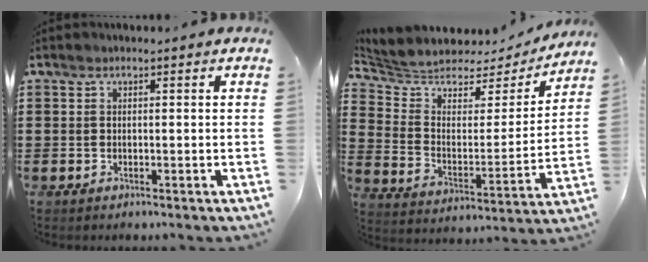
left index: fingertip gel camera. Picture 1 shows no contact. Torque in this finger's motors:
{"motor_torque": [1.28, -0.86, 0.13, 0.03]}